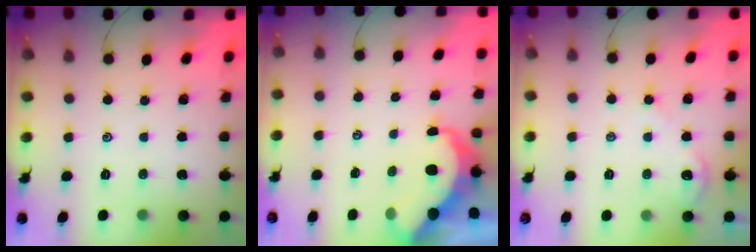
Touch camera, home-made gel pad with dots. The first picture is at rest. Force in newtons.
{"total": 6.9, "press": 6.8, "slide": 0.9}
{"total": 2.4, "press": 2.4, "slide": 0.4}